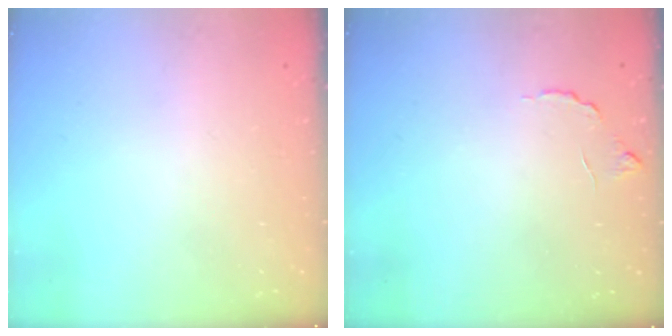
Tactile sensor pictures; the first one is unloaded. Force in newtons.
{"total": 6.0, "press": 6.0, "slide": 0.4}